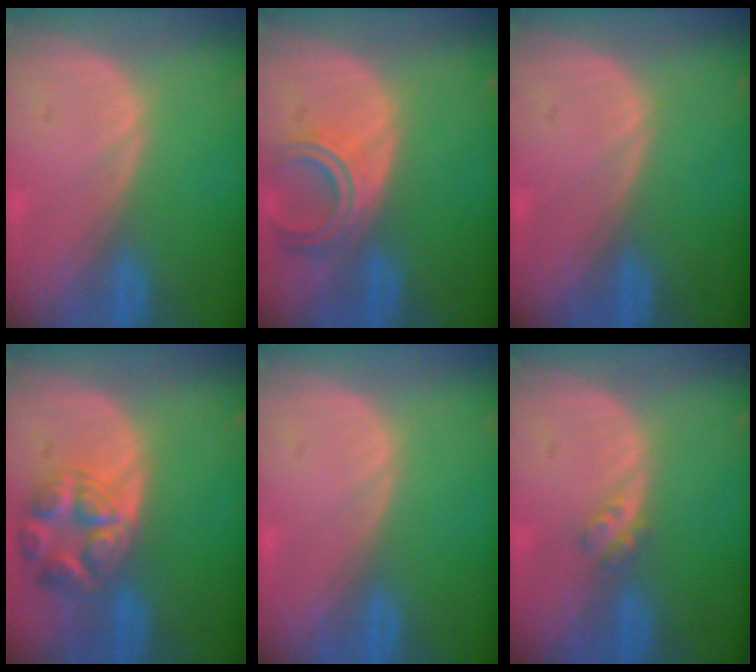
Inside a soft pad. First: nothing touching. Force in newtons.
{"total": 5.5, "press": 5.1, "slide": 2.1}
{"total": 0.0}
{"total": 7.8, "press": 7.0, "slide": 3.5}
{"total": 0.0}
{"total": 2.1, "press": 1.8, "slide": 1.0}